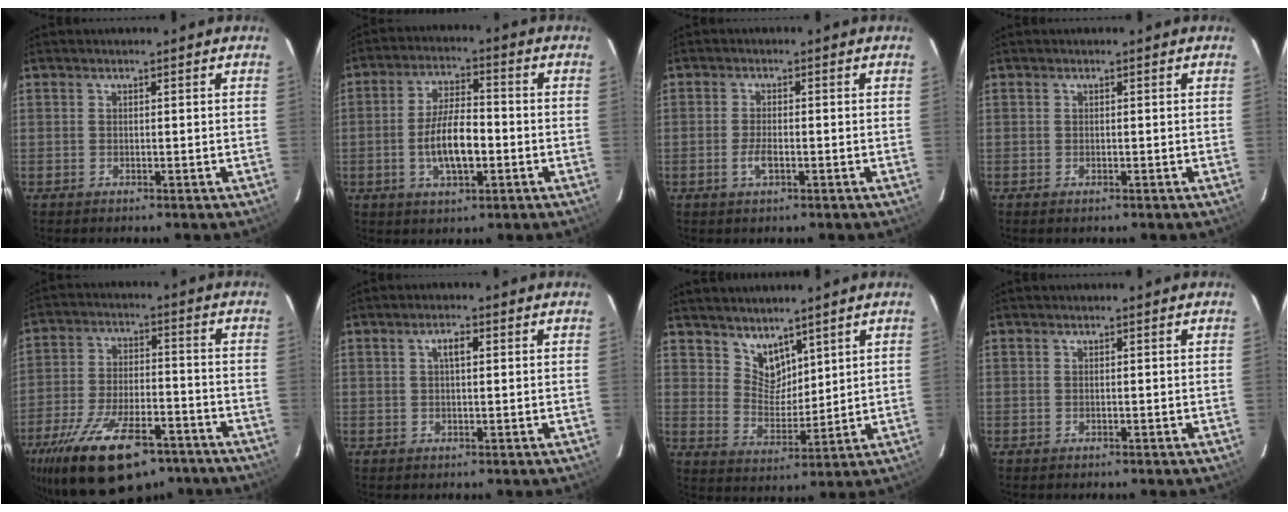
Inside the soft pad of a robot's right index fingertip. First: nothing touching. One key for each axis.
{"total": 9.2, "fx": -2.3, "fy": 3.5, "fz": 8.2, "tx": -0.159, "ty": 0.001, "tz": -0.036}
{"total": 2.9, "fx": -1.1, "fy": 1.0, "fz": 2.4, "tx": -0.052, "ty": -0.002, "tz": -0.022}
{"total": 0.0}
{"total": 22.6, "fx": -15.0, "fy": 9.7, "fz": 13.8, "tx": -0.273, "ty": -0.030, "tz": -0.233}
{"total": 2.3, "fx": 0.7, "fy": 0.8, "fz": 2.0, "tx": -0.037, "ty": 0.008, "tz": 0.012}
{"total": 10.4, "fx": 7.8, "fy": 5.2, "fz": 4.4, "tx": -0.082, "ty": -0.001, "tz": 0.158}
{"total": 0.0}